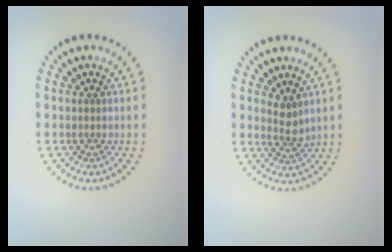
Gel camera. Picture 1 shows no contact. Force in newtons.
{"total": 1.9, "press": 1.4, "slide": 1.2}